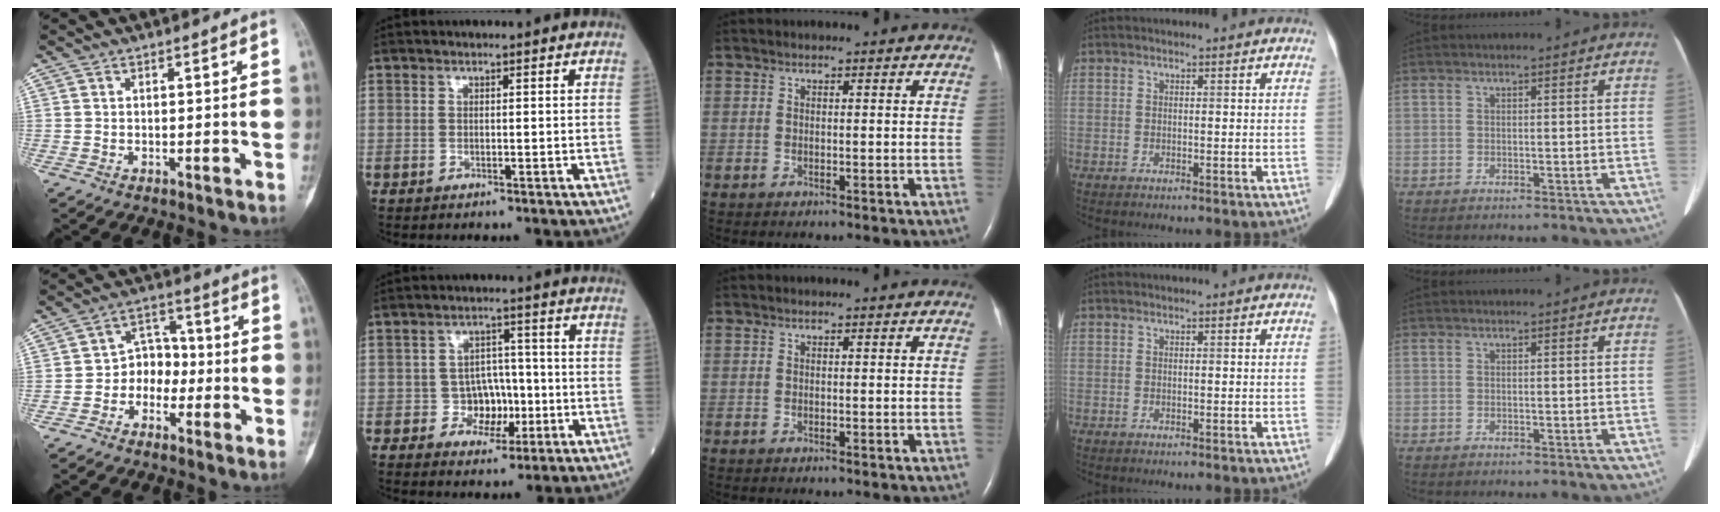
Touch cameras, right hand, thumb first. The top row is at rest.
{"thumb": {"total": 6.2, "force": [-1.9, 5.1, 3.1], "torque": [-0.010, 0.032, -0.047]}, "index": {"total": 5.2, "force": [-1.3, 4.5, 2.2], "torque": [-0.019, 0.015, -0.018]}}